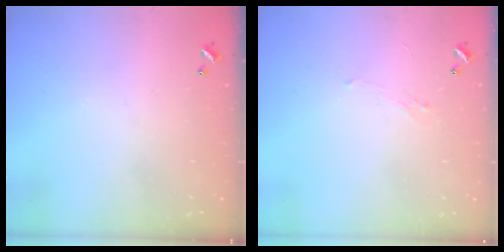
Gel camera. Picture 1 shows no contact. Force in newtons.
{"total": 1.3, "press": 1.1, "slide": 0.7}